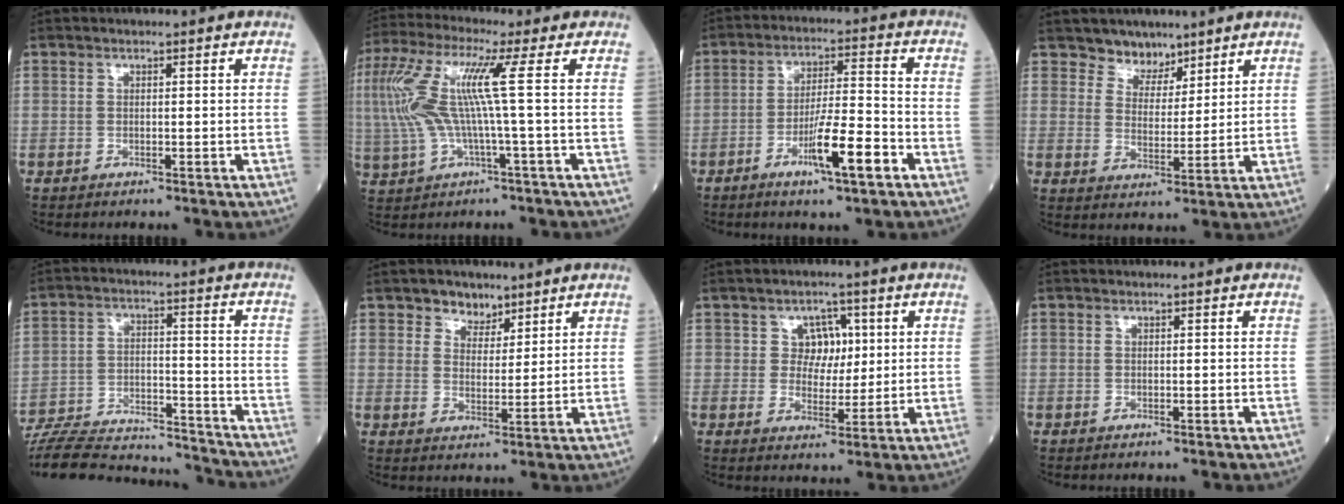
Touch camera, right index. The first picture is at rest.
{"total": 11.5, "force": [1.3, 0.0, 11.4], "torque": [-0.260, 0.023, 0.024]}
{"total": 9.3, "force": [-4.5, 0.6, 8.1], "torque": [-0.145, -0.005, -0.074]}
{"total": 4.5, "force": [3.8, 2.4, 0.3], "torque": [0.001, -0.004, 0.069]}
{"total": 21.8, "force": [-20.7, 3.3, 6.1], "torque": [-0.138, -0.003, -0.309]}
{"total": 4.1, "force": [3.1, 2.6, 0.9], "torque": [-0.011, 0.000, 0.055]}
{"total": 4.6, "force": [1.4, 3.8, 2.2], "torque": [-0.025, 0.009, 0.026]}
{"total": 0.0}